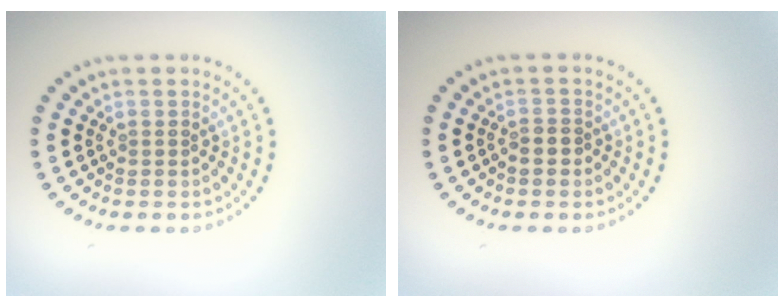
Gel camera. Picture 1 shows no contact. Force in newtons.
{"total": 1.3, "press": 1.2, "slide": 0.5}